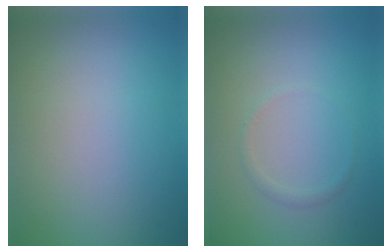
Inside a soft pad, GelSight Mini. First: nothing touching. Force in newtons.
{"total": 0.7, "press": 0.7, "slide": 0.0}